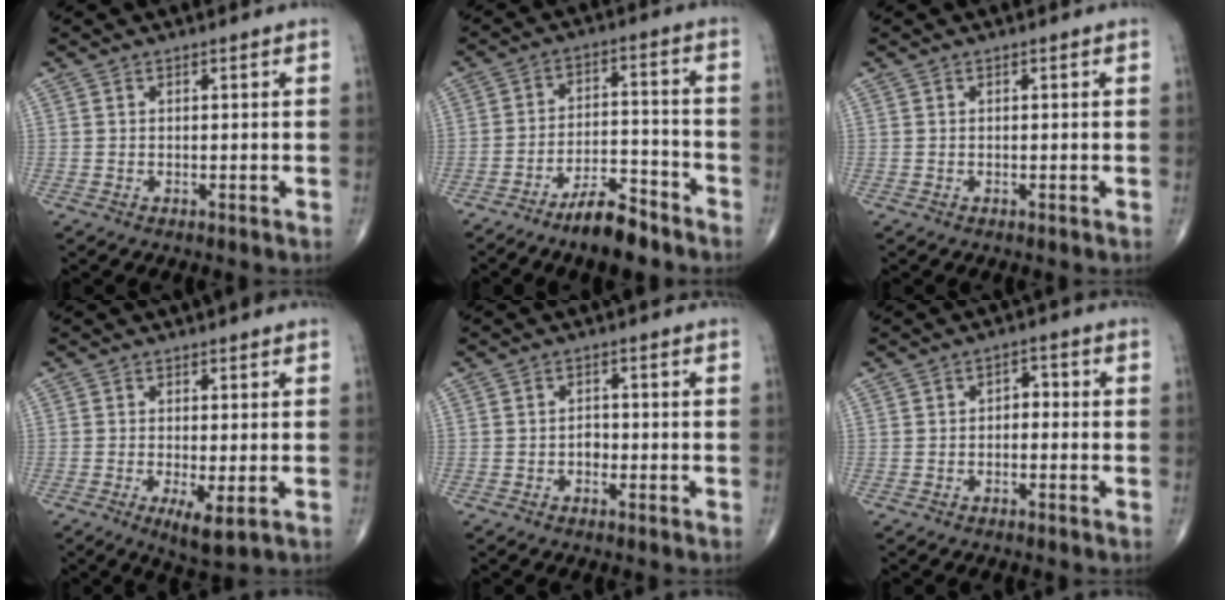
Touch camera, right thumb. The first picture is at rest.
{"total": 8.8, "force": [-6.9, 2.6, 4.8], "torque": [-0.075, 0.055, -0.122]}
{"total": 0.0}
{"total": 4.7, "force": [-1.3, 1.2, 4.3], "torque": [-0.079, -0.016, -0.023]}
{"total": 1.7, "force": [-0.7, 1.3, 1.0], "torque": [-0.006, 0.006, -0.016]}
{"total": 2.5, "force": [-0.5, 1.7, 1.7], "torque": [-0.011, 0.017, -0.017]}